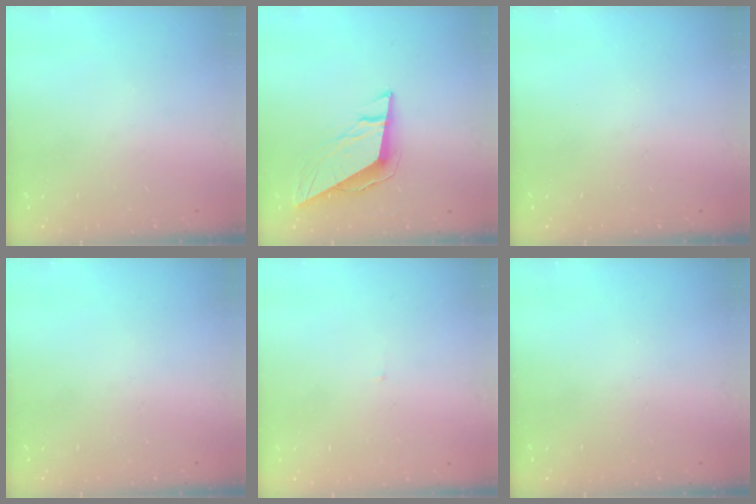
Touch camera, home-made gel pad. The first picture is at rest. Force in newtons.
{"total": 9.6, "press": 9.4, "slide": 1.8}
{"total": 0.0}
{"total": 0.0}
{"total": 3.0, "press": 3.0, "slide": 0.2}
{"total": 0.0}